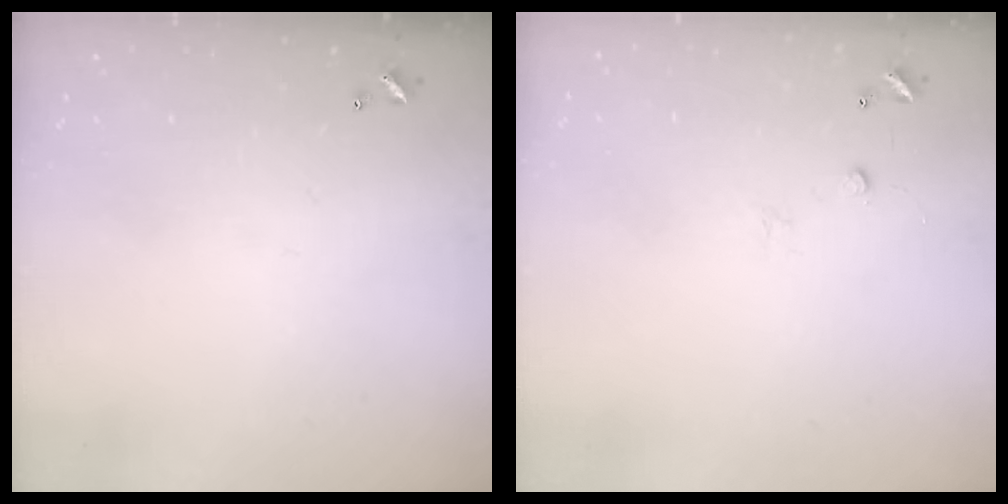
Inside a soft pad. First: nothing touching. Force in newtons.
{"total": 4.9, "press": 4.9, "slide": 0.7}